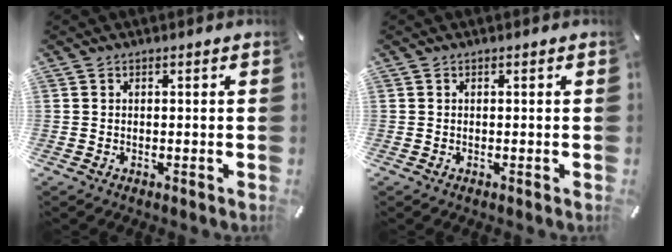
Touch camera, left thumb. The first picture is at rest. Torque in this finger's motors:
{"motor_torque": [0.00, 0.00, -0.01, 0.01, 0.00]}